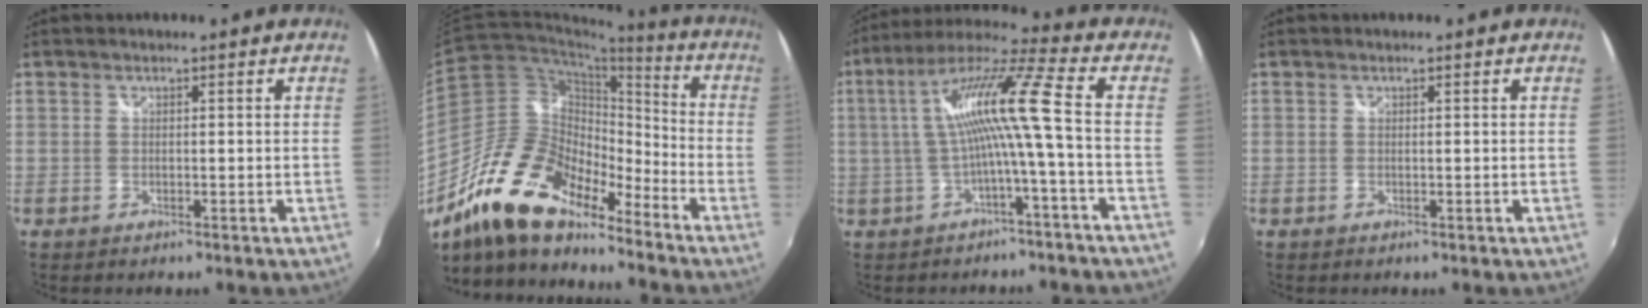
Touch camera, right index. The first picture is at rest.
{"total": 18.8, "force": [-14.1, 7.1, 10.2], "torque": [-0.196, -0.004, -0.268]}
{"total": 12.3, "force": [-0.9, -0.7, 12.2], "torque": [-0.232, 0.017, -0.012]}
{"total": 0.0}